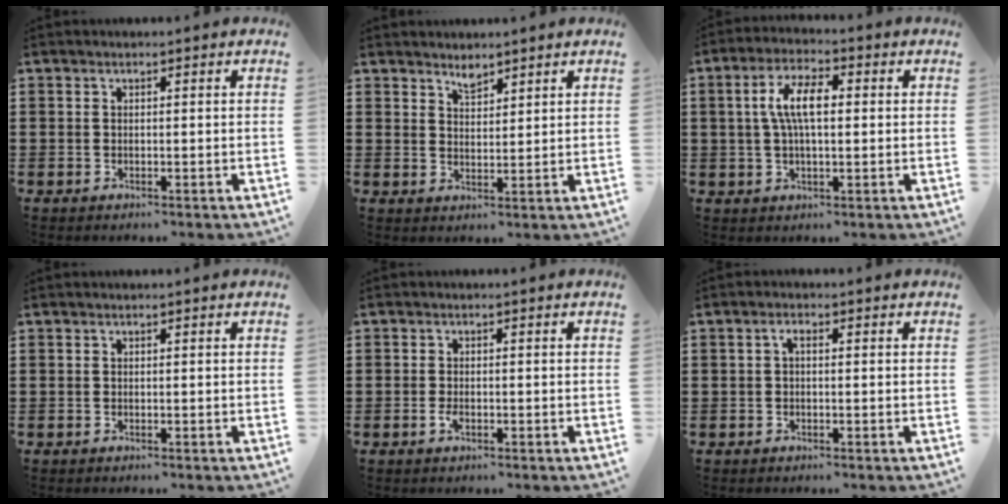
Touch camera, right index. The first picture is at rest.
{"total": 2.2, "force": [2.0, 0.7, 0.6], "torque": [-0.015, 0.002, 0.038]}
{"total": 7.2, "force": [0.6, 2.8, 6.6], "torque": [-0.141, 0.008, 0.003]}
{"total": 0.0}
{"total": 1.4, "force": [-0.5, 0.5, 1.2], "torque": [-0.032, -0.008, -0.011]}
{"total": 1.5, "force": [-0.1, 0.5, 1.4], "torque": [-0.028, 0.001, -0.003]}